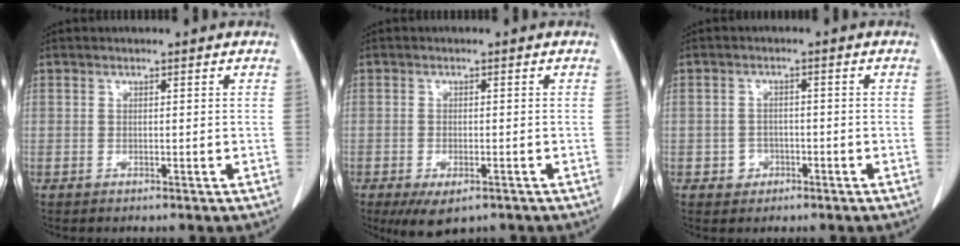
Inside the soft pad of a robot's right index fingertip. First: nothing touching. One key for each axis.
{"total": 5.2, "fx": -3.3, "fy": 2.2, "fz": 3.3, "tx": -0.058, "ty": -0.010, "tz": -0.046}
{"total": 2.5, "fx": -1.1, "fy": 2.2, "fz": 0.5, "tx": -0.006, "ty": 0.009, "tz": -0.015}